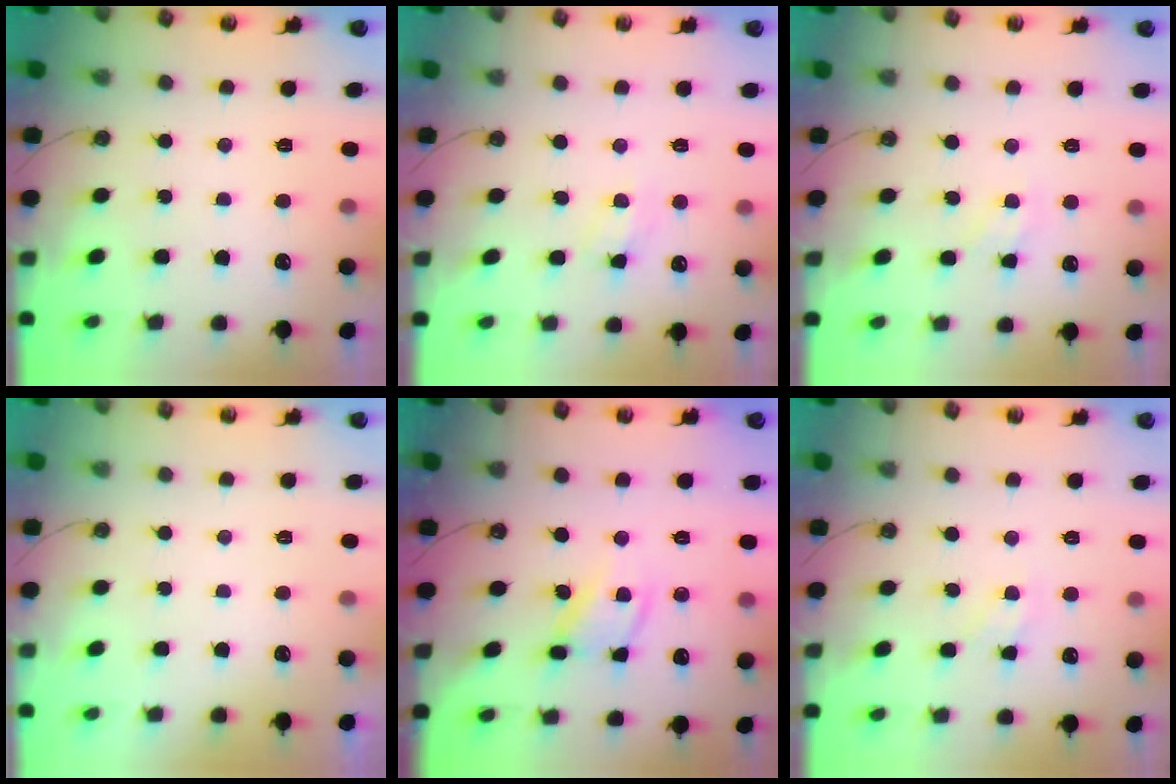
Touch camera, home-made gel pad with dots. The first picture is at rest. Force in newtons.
{"total": 4.3, "press": 4.3, "slide": 0.6}
{"total": 3.0, "press": 3.0, "slide": 0.2}
{"total": 0.0}
{"total": 13.9, "press": 13.8, "slide": 1.4}
{"total": 3.0, "press": 3.0, "slide": 0.2}